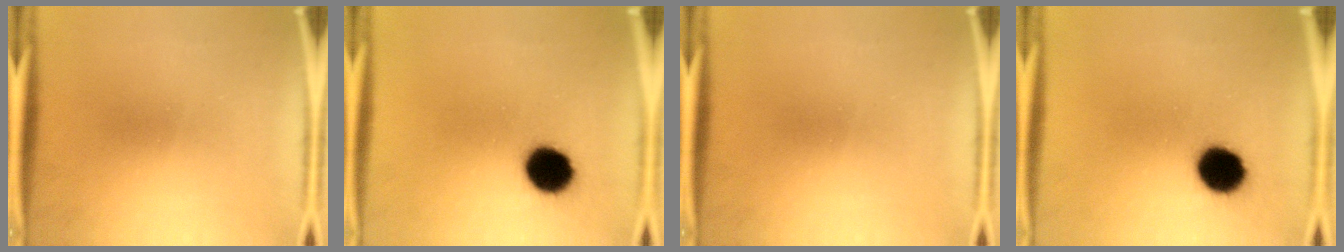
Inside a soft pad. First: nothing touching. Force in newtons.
{"total": 9.7}
{"total": 0.0}
{"total": 9.7}